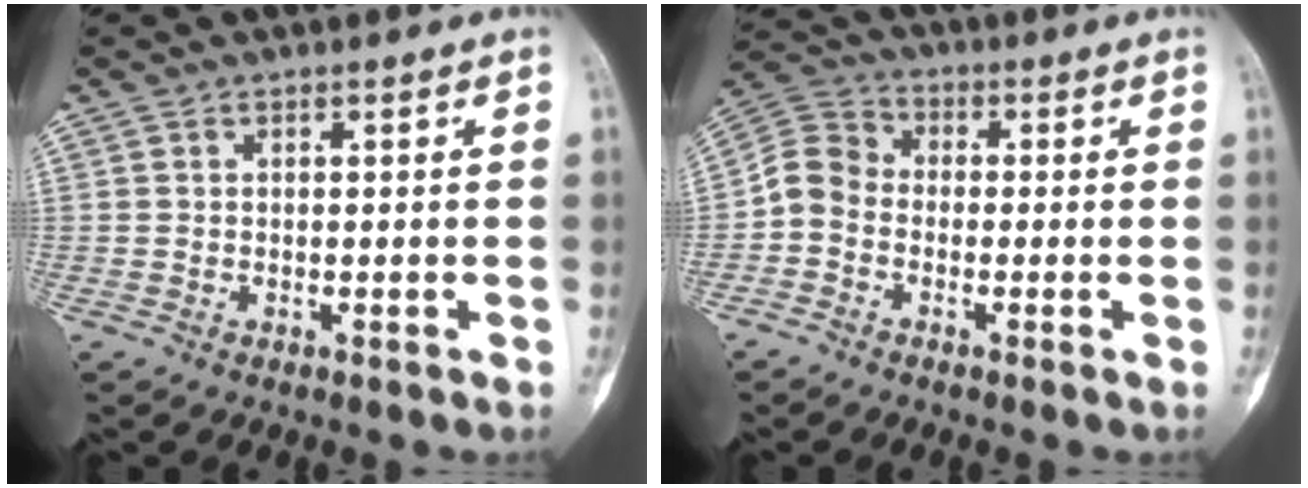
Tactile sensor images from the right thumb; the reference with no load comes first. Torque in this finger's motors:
{"motor_torque": [0.78, 0.62, 0.37, -0.26, -0.04]}